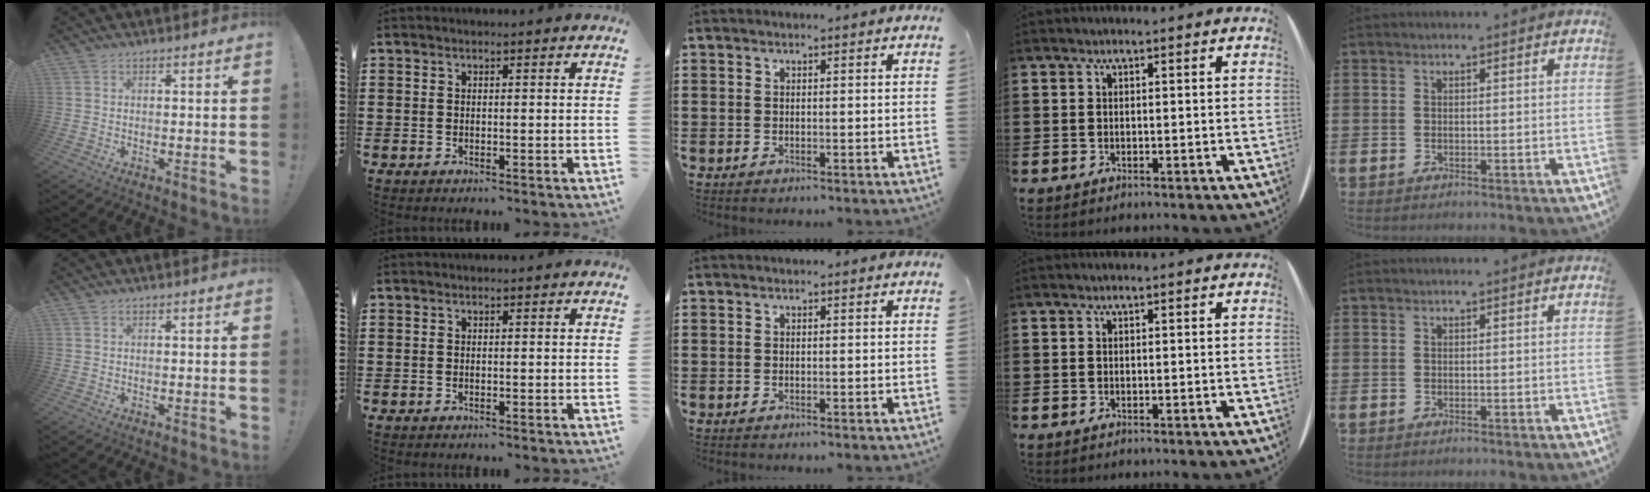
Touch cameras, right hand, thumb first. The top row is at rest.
{}